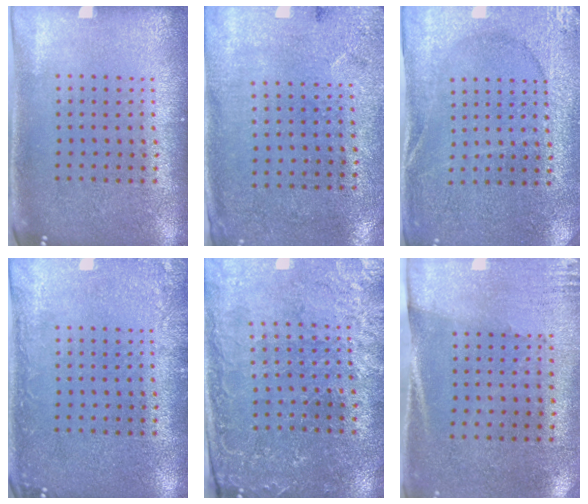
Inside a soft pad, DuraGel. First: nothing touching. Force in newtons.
{"total": 2.7, "press": 2.2, "slide": 1.6}
{"total": 2.7, "press": 2.7, "slide": 0.3}
{"total": 1.7, "press": 1.7, "slide": 0.3}
{"total": 1.0, "press": 0.9, "slide": 0.3}
{"total": 2.7, "press": 2.4, "slide": 1.3}